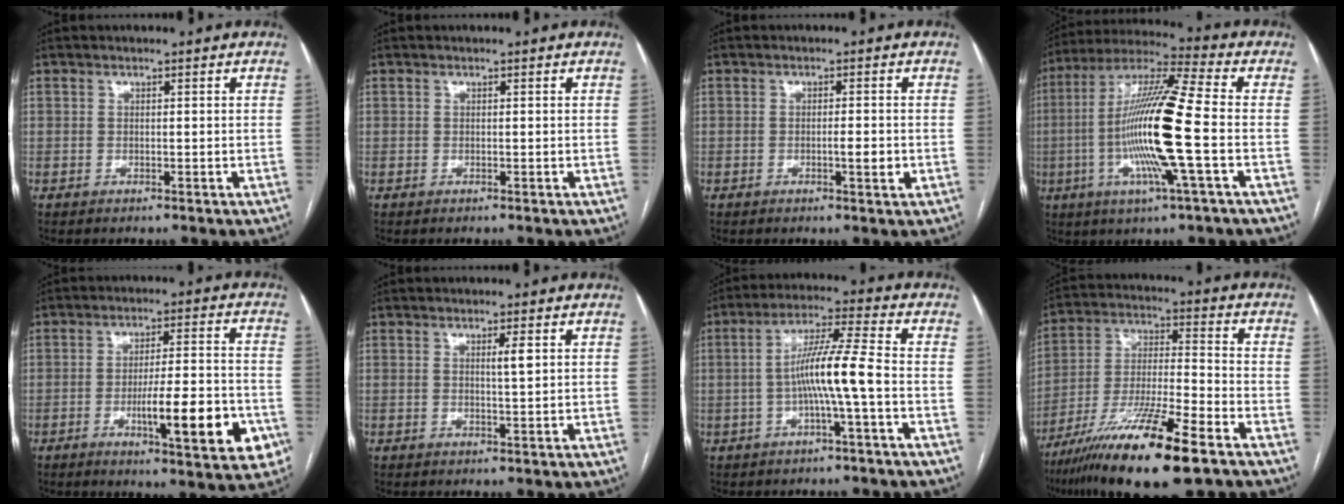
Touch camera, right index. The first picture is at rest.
{"total": 0.0}
{"total": 2.4, "force": [-0.5, 0.4, 2.3], "torque": [-0.037, -0.001, -0.008]}
{"total": 17.2, "force": [-2.9, -0.2, 17.0], "torque": [-0.334, -0.006, -0.065]}
{"total": 13.9, "force": [-4.7, 2.3, 12.9], "torque": [-0.182, -0.003, -0.064]}
{"total": 1.9, "force": [0.7, 0.0, 1.8], "torque": [-0.032, -0.003, 0.012]}
{"total": 8.6, "force": [-1.6, -0.6, 8.4], "torque": [-0.156, 0.012, -0.031]}
{"total": 18.5, "force": [-11.4, 1.8, 14.4], "torque": [-0.267, -0.040, -0.203]}